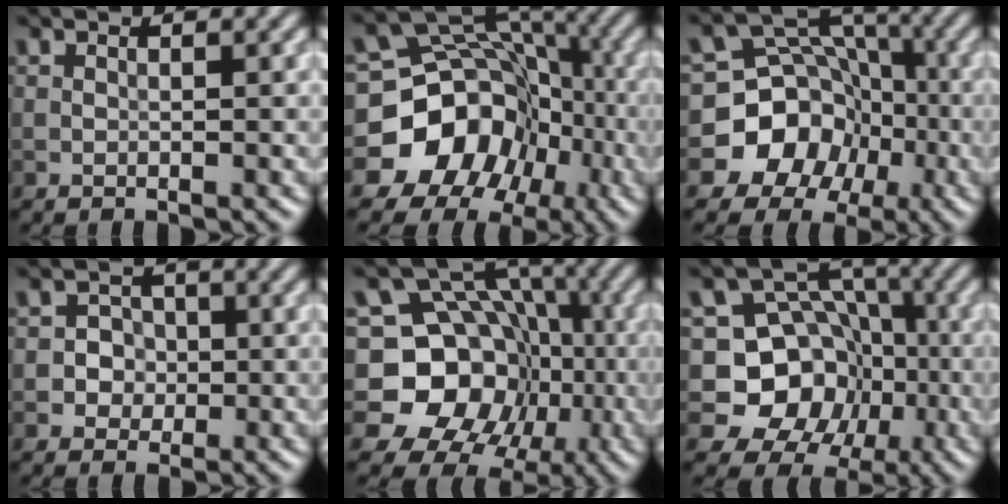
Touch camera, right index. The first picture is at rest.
{"total": 12.7, "force": [-4.9, 10.7, 4.6], "torque": [-0.075, 0.002, -0.112]}
{"total": 9.3, "force": [-3.2, 8.4, 2.4], "torque": [-0.026, 0.008, -0.087]}
{"total": 2.1, "force": [-0.3, 2.1, 0.5], "torque": [0.015, 0.000, -0.017]}
{"total": 15.7, "force": [-2.4, 14.1, 6.3], "torque": [-0.122, 0.018, -0.058]}
{"total": 9.5, "force": [-1.7, 8.6, 3.8], "torque": [-0.054, 0.009, -0.064]}